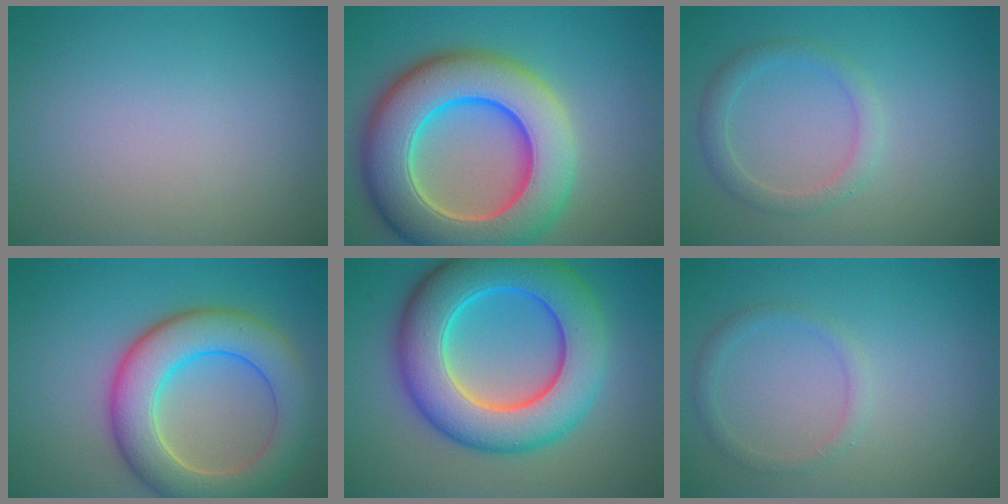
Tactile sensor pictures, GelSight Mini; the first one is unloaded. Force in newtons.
{"total": 12.6, "press": 12.6, "slide": 0.6}
{"total": 2.1, "press": 2.1, "slide": 0.1}
{"total": 8.5, "press": 8.5, "slide": 0.4}
{"total": 11.3, "press": 11.3, "slide": 0.1}
{"total": 1.4, "press": 1.4, "slide": 0.2}